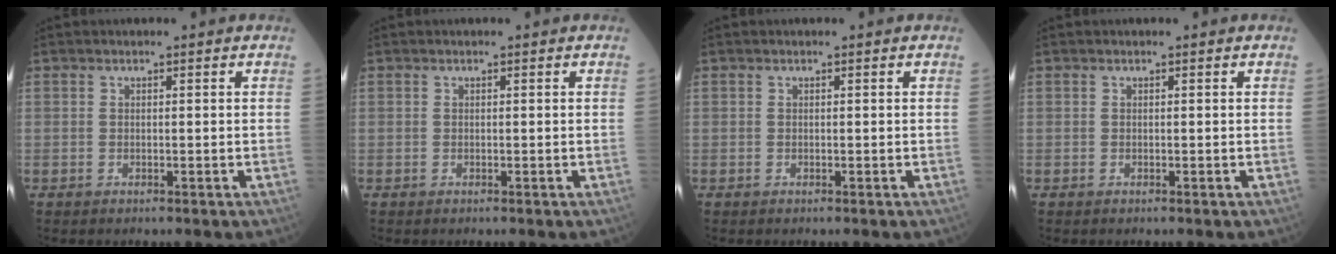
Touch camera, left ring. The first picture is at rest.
{"total": 0.0}
{"total": 0.0}
{"total": 0.0}